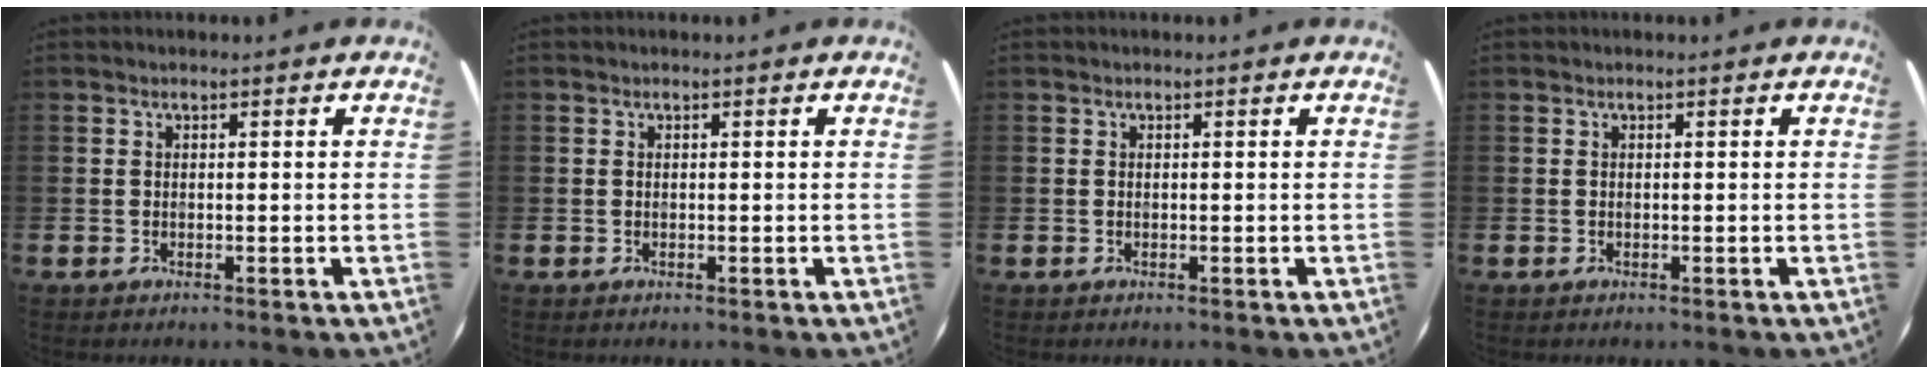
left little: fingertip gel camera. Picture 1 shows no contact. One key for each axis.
{"total": 0.0}
{"total": 0.0}
{"total": 0.0}